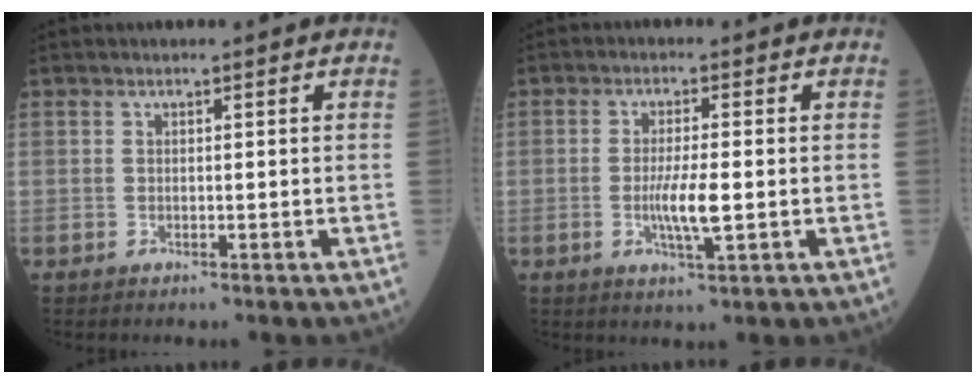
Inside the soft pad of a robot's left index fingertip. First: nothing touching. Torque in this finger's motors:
{"motor_torque": [0.69, 0.12, 0.15, 0.04]}